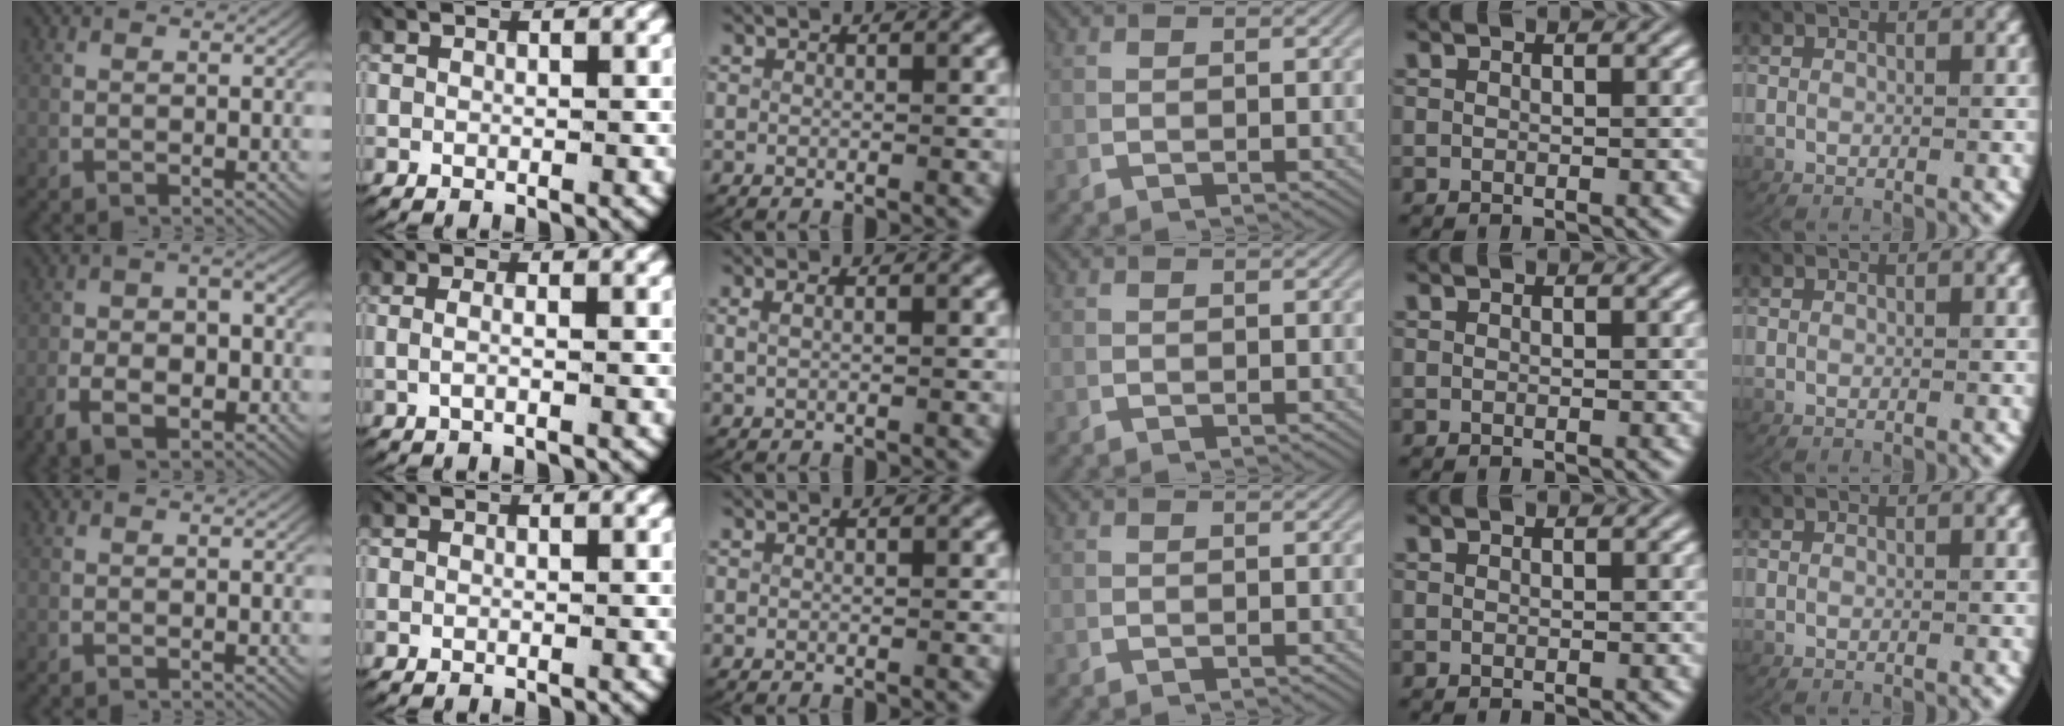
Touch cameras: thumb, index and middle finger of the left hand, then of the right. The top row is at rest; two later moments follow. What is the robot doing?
{"motion": "lift_and_place", "object": "towel"}